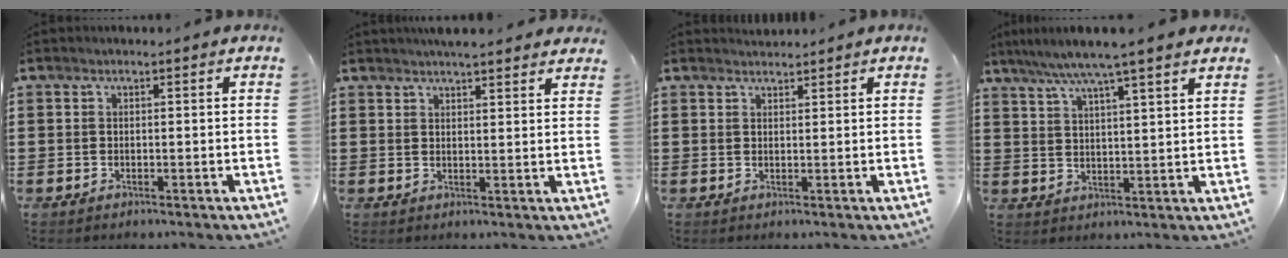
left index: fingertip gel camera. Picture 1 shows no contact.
{"total": 3.5, "force": [3.3, 0.2, 1.1], "torque": [-0.029, -0.004, 0.063]}
{"total": 1.4, "force": [1.4, 0.2, 0.0], "torque": [-0.003, 0.003, 0.028]}
{"total": 6.1, "force": [5.0, -0.5, 3.5], "torque": [-0.083, -0.017, 0.085]}